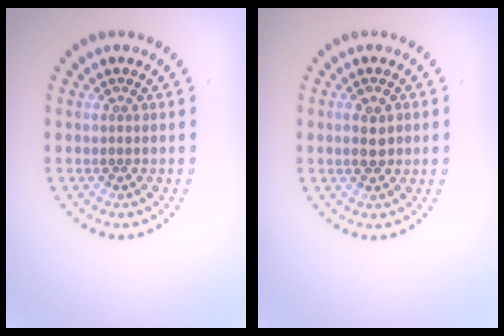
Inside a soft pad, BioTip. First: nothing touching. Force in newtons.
{"total": 1.9, "press": 1.9, "slide": 0.1}